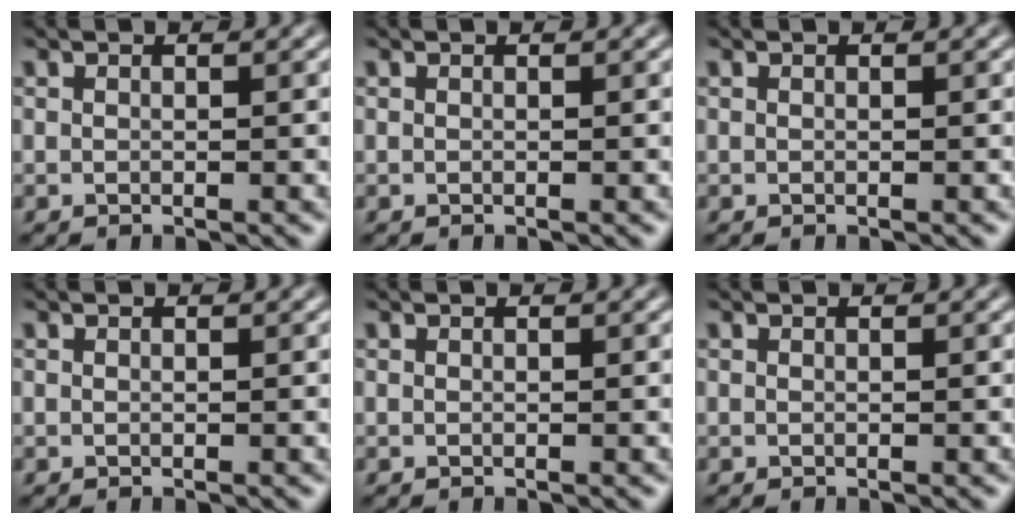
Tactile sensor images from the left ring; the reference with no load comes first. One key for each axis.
{"total": 0.0}
{"total": 0.0}
{"total": 0.0}
{"total": 0.0}
{"total": 0.0}